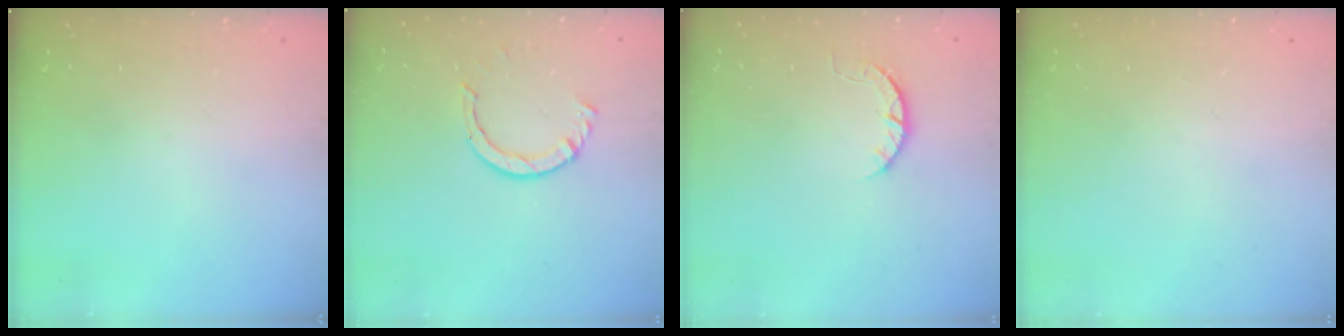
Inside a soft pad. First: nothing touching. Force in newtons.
{"total": 3.2, "press": 3.2, "slide": 0.3}
{"total": 4.5, "press": 4.5, "slide": 0.7}
{"total": 0.0}